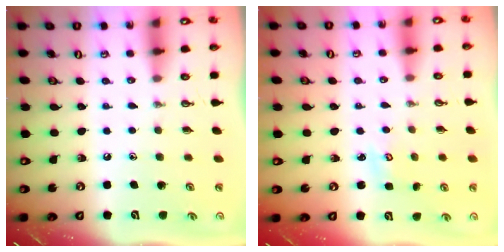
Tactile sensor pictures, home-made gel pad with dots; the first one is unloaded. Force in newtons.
{"total": 2.2, "press": 2.2, "slide": 0.3}